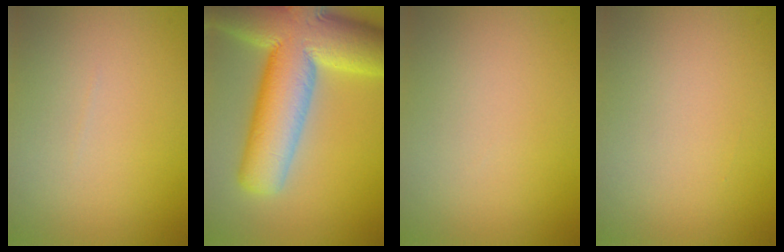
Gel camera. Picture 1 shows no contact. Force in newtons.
{"total": 15.0, "press": 14.9, "slide": 1.1}
{"total": 0.0}
{"total": 0.0}